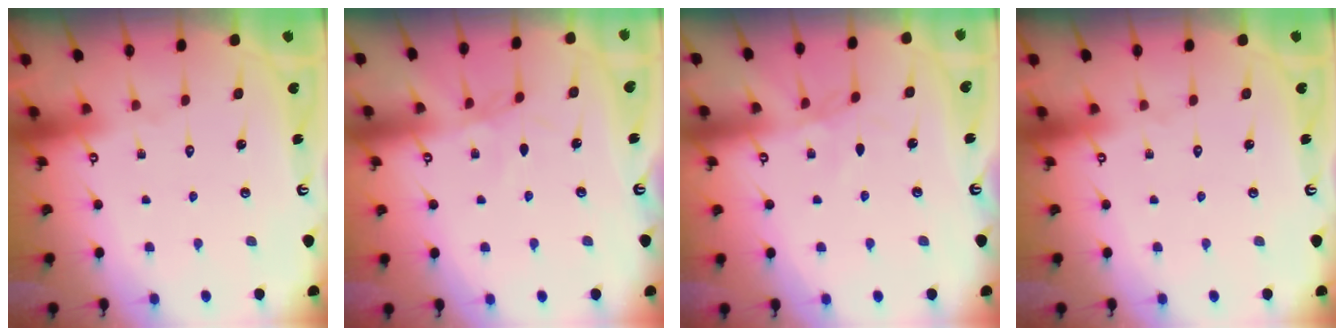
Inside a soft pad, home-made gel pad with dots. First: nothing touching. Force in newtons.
{"total": 1.7, "press": 1.7, "slide": 0.5}
{"total": 2.2, "press": 2.2, "slide": 0.3}
{"total": 0.0}